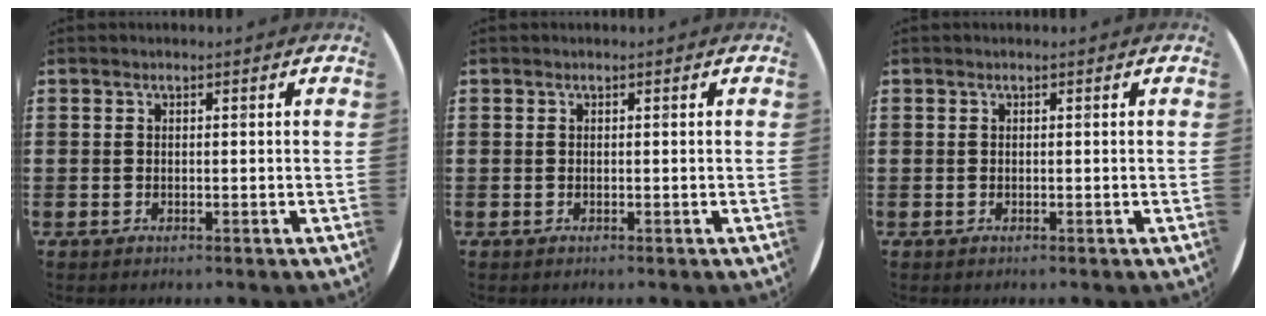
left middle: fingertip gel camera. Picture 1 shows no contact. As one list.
[{"total": 0.0}, {"total": 0.0}]